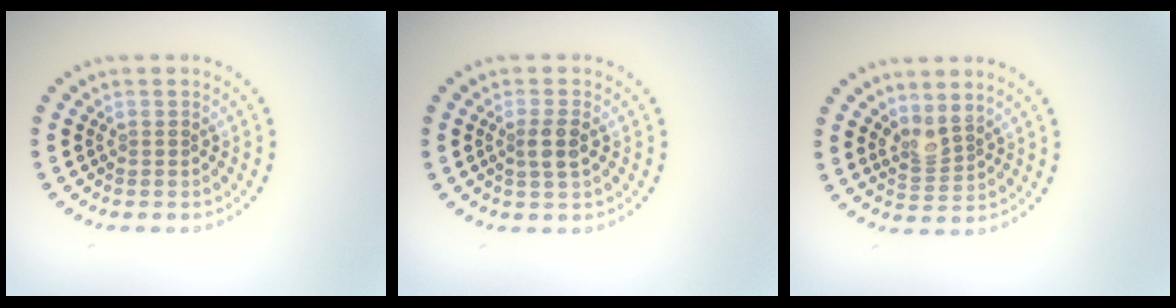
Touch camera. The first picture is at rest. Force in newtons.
{"total": 1.9, "press": 1.7, "slide": 0.9}
{"total": 2.2, "press": 1.6, "slide": 1.5}